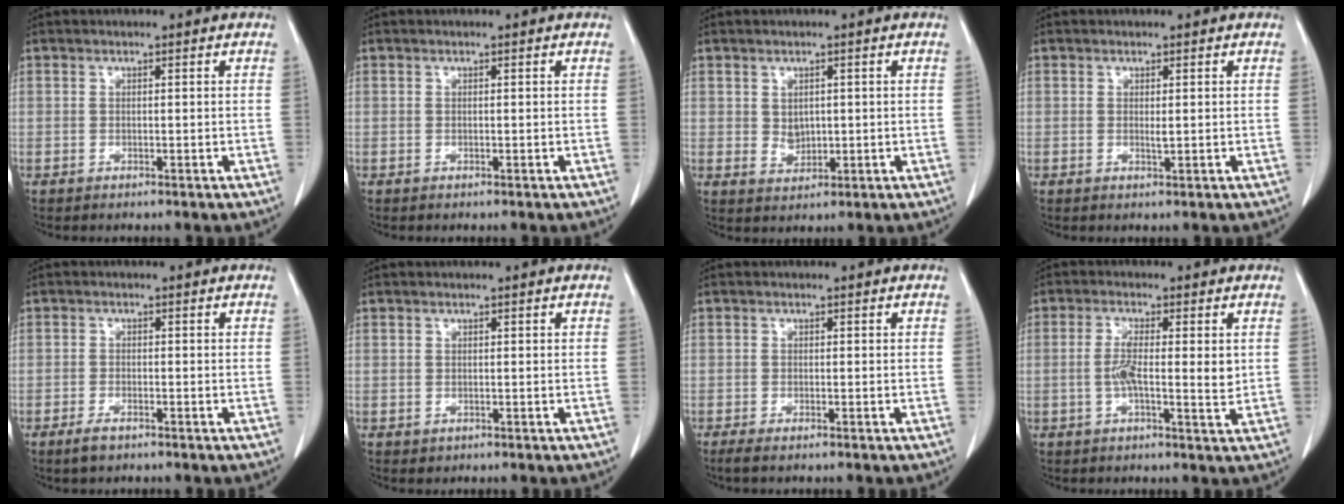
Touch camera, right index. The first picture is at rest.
{"total": 0.0}
{"total": 2.7, "force": [0.4, 2.0, 1.7], "torque": [-0.030, -0.003, 0.016]}
{"total": 0.8, "force": [0.2, 0.1, 0.8], "torque": [-0.018, -0.005, 0.004]}
{"total": 2.2, "force": [-1.5, 0.8, 1.4], "torque": [-0.030, -0.002, -0.024]}
{"total": 0.5, "force": [0.0, 0.5, 0.1], "torque": [0.002, 0.003, 0.001]}
{"total": 1.7, "force": [-1.2, 0.3, 1.1], "torque": [-0.020, -0.004, -0.020]}
{"total": 5.9, "force": [0.2, 1.2, 5.8], "torque": [-0.100, -0.003, -0.001]}